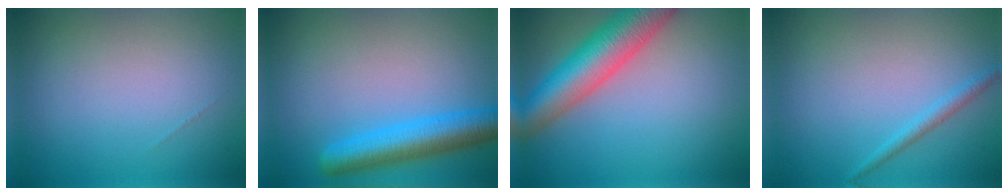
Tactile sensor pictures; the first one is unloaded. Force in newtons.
{"total": 5.4, "press": 5.4, "slide": 0.3}
{"total": 8.0, "press": 8.0, "slide": 0.3}
{"total": 1.3, "press": 1.3, "slide": 0.1}